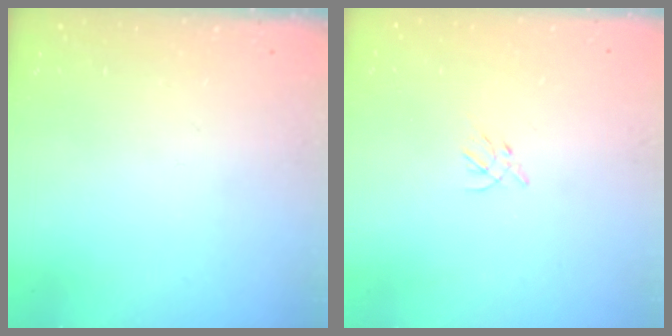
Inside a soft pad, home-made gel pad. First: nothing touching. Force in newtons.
{"total": 2.3, "press": 2.2, "slide": 0.6}